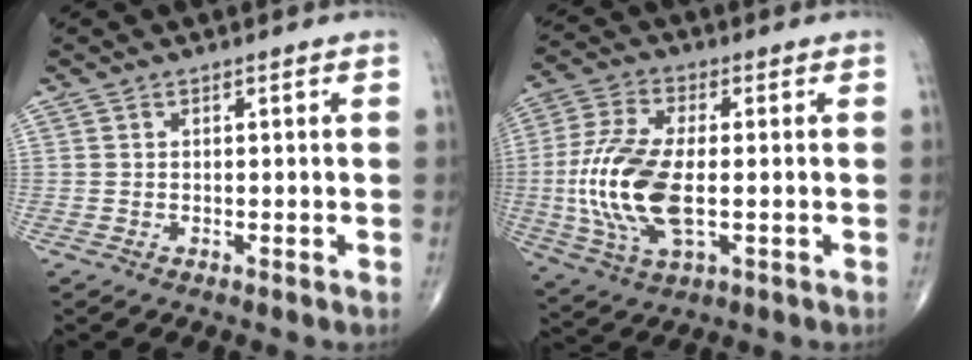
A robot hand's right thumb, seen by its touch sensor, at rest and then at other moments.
{"total": 15.6, "force": [-1.6, 7.1, 13.8], "torque": [-0.305, -0.001, -0.028]}